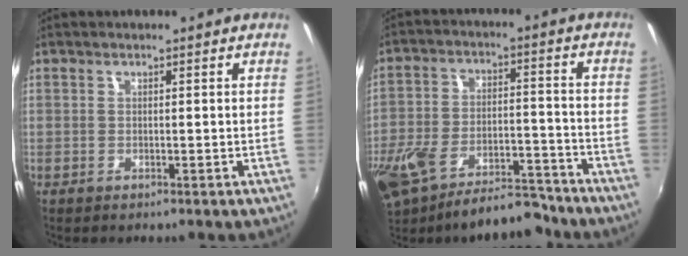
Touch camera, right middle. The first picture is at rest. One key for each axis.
{"total": 18.2, "fx": -13.7, "fy": 7.2, "fz": 9.6, "tx": -0.216, "ty": -0.021, "tz": -0.208}